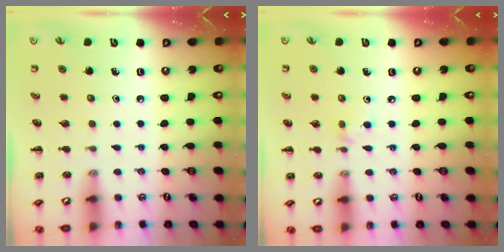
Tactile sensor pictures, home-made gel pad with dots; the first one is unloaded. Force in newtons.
{"total": 3.8, "press": 3.4, "slide": 1.5}